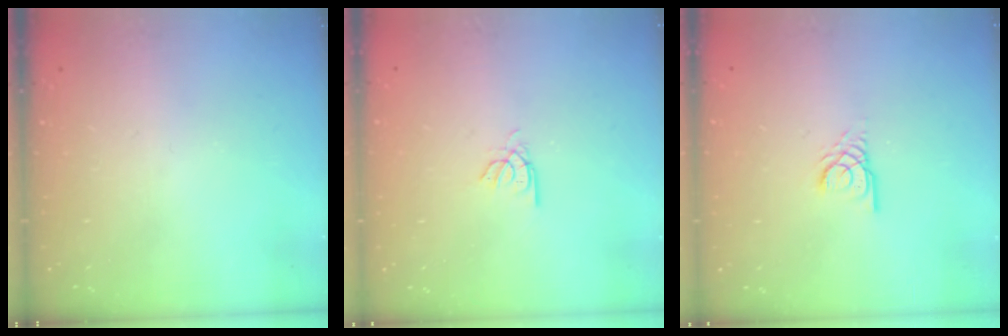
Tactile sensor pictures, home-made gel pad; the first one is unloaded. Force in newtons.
{"total": 2.3, "press": 2.3, "slide": 0.2}
{"total": 2.9, "press": 2.9, "slide": 0.1}